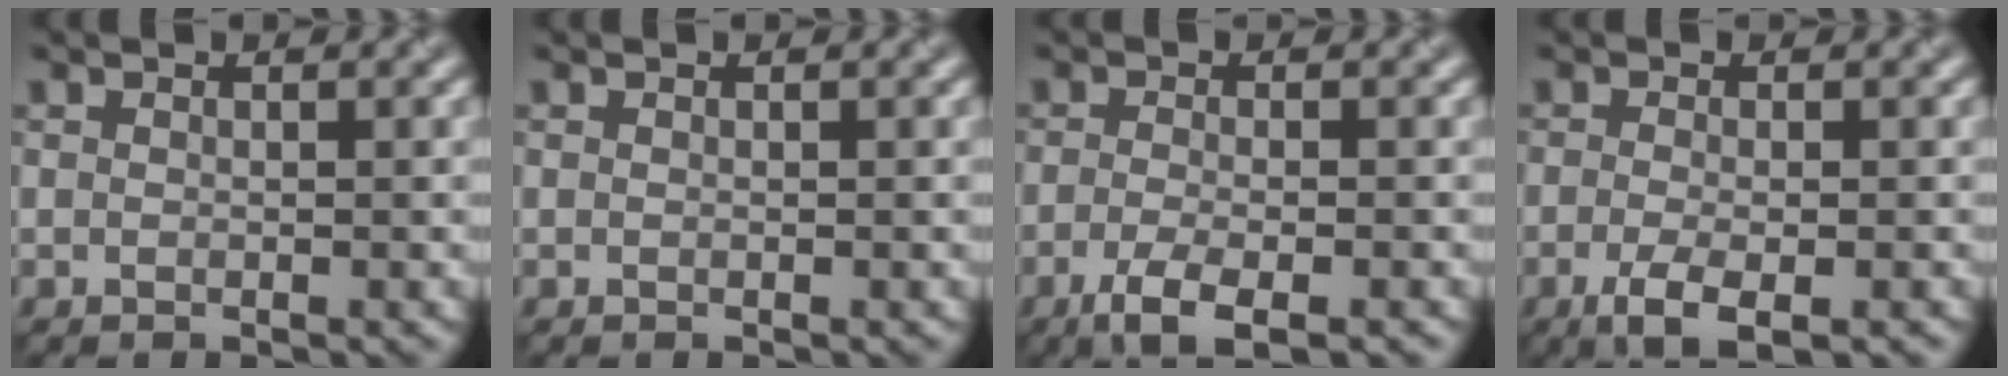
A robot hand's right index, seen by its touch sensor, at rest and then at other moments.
{"total": 0.0}
{"total": 3.7, "force": [-2.1, 1.0, 2.9], "torque": [-0.057, -0.008, -0.044]}
{"total": 3.3, "force": [-1.5, 0.9, 2.7], "torque": [-0.056, -0.007, -0.030]}